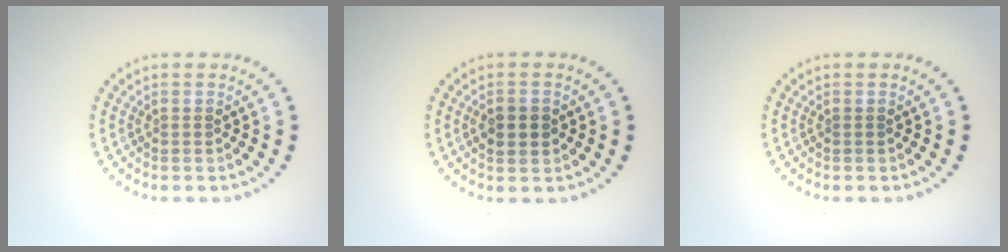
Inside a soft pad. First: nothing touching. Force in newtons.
{"total": 2.3, "press": 2.3, "slide": 0.2}
{"total": 0.0}